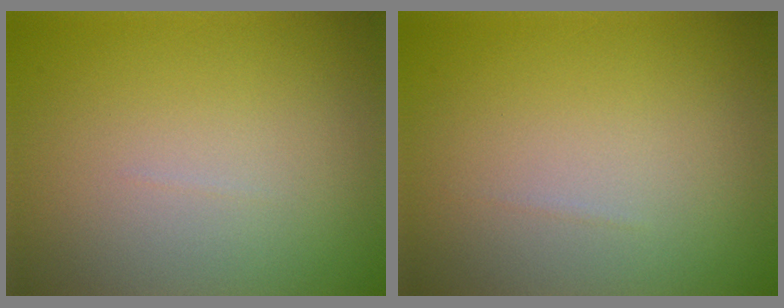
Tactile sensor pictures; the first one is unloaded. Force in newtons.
{"total": 0.0}